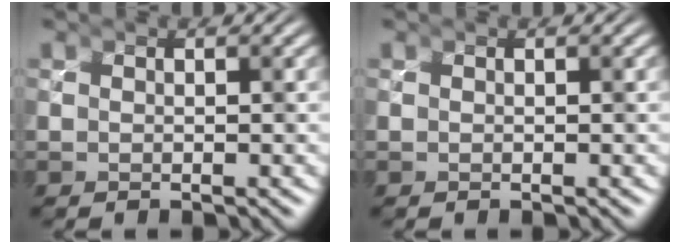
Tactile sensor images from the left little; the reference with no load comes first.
{"total": 0.0}